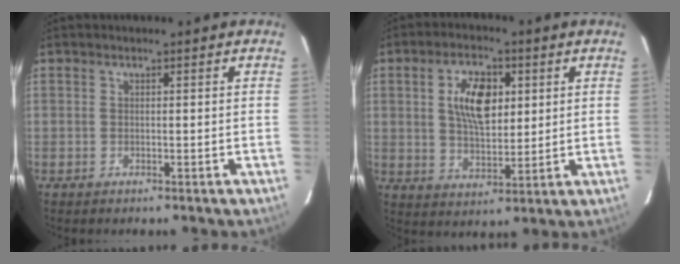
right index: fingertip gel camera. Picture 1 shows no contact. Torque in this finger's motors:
{"motor_torque": [0.98, 0.64, 0.26, 0.14]}